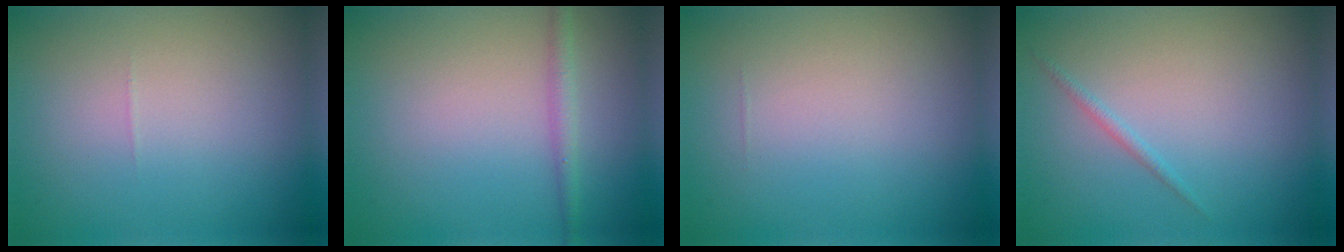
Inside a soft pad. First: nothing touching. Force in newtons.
{"total": 1.6, "press": 1.6, "slide": 0.1}
{"total": 0.0}
{"total": 0.8, "press": 0.8, "slide": 0.1}